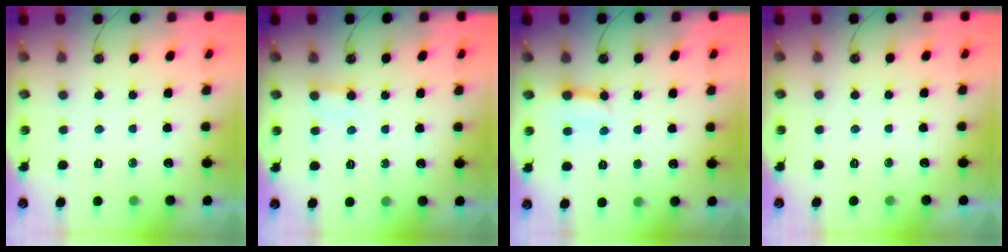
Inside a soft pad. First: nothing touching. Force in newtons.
{"total": 3.7, "press": 3.7, "slide": 0.3}
{"total": 4.7, "press": 4.7, "slide": 0.4}
{"total": 0.0}